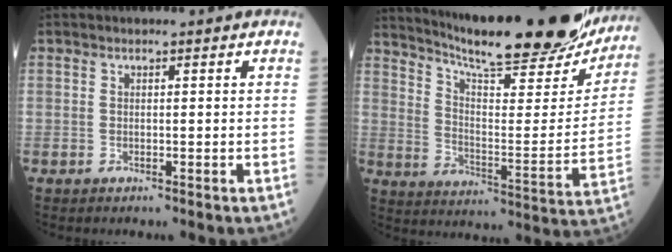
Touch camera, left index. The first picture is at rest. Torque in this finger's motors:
{"motor_torque": [0.29, -0.83, 0.59, 0.14]}